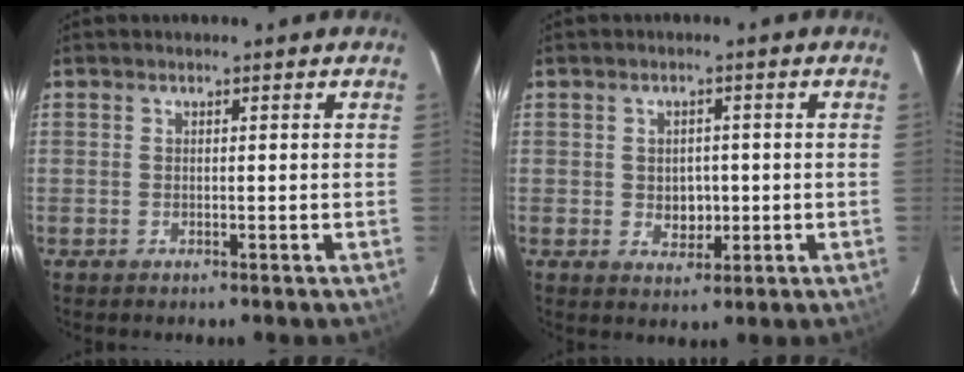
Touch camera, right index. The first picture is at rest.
{"total": 3.9, "force": [-0.3, 3.2, 2.1], "torque": [-0.034, 0.000, 0.001]}